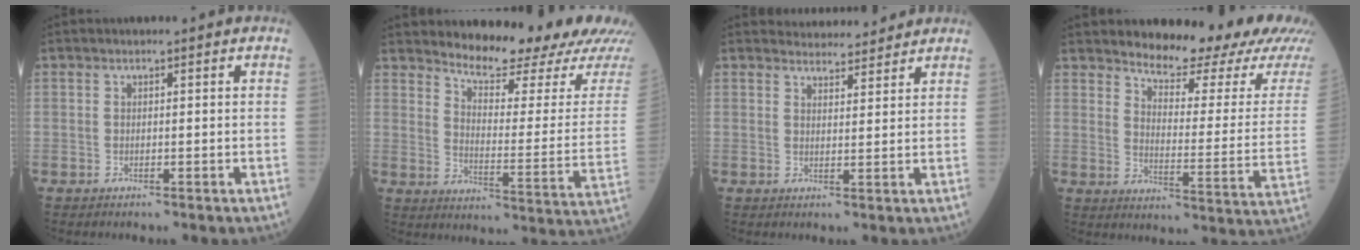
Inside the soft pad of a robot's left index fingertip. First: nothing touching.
{"total": 17.4, "force": [16.0, 1.6, 6.7], "torque": [-0.091, -0.072, 0.202]}
{"total": 6.5, "force": [6.4, 1.3, 0.7], "torque": [-0.006, 0.010, 0.080]}
{"total": 17.4, "force": [15.9, 2.4, 6.8], "torque": [-0.084, -0.071, 0.188]}